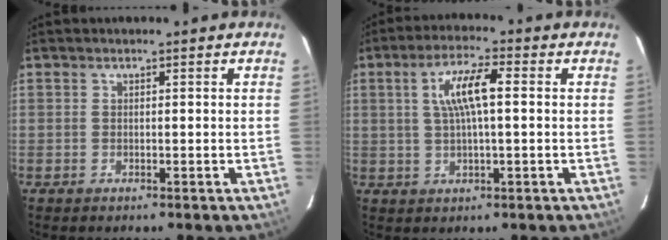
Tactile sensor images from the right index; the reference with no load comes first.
{"total": 7.5, "force": [1.2, 1.5, 7.2], "torque": [-0.137, 0.010, 0.026]}